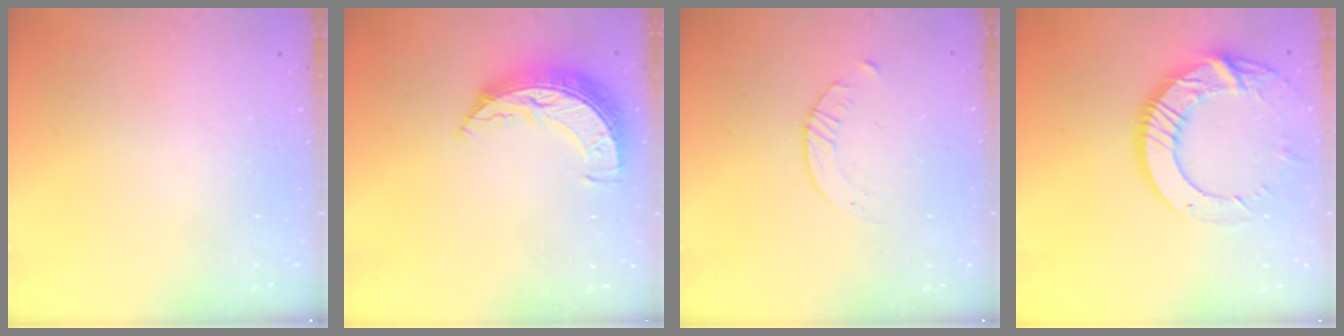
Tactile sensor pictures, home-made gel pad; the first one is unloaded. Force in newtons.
{"total": 8.4, "press": 8.4, "slide": 0.7}
{"total": 2.8, "press": 2.7, "slide": 0.3}
{"total": 17.1, "press": 17.0, "slide": 1.5}